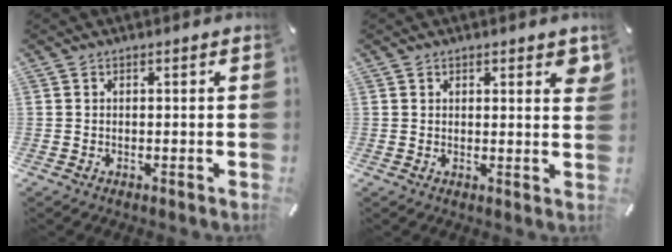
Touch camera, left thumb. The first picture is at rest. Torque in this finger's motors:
{"motor_torque": [0.82, 0.28, 0.00, 0.14, 0.01]}